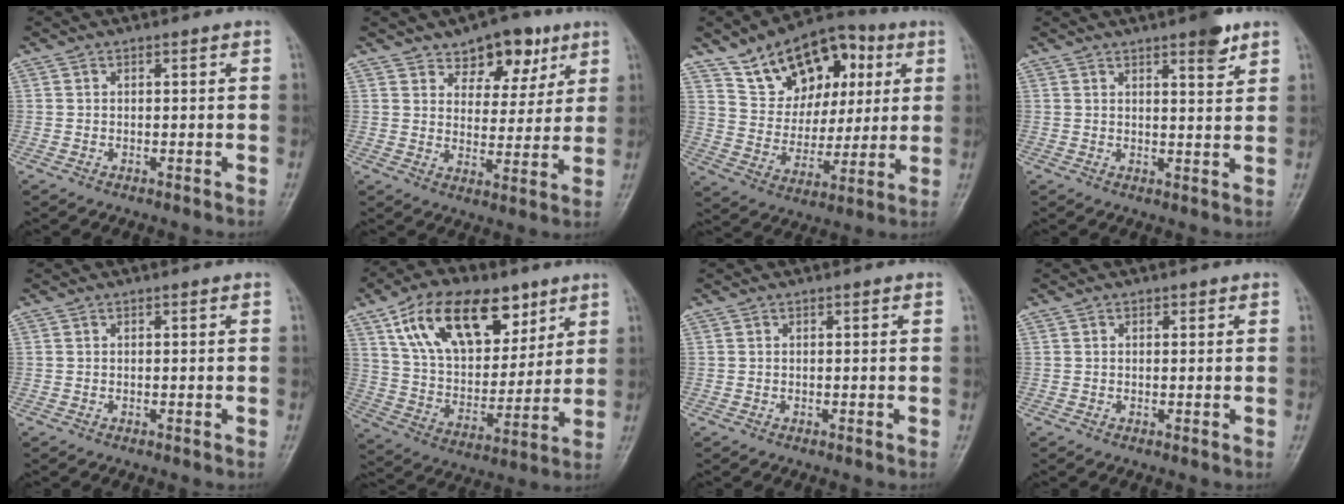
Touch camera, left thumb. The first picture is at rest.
{"total": 9.9, "force": [6.1, 6.1, 5.0], "torque": [-0.032, -0.028, 0.091]}
{"total": 18.6, "force": [8.4, 12.3, 11.2], "torque": [-0.123, -0.011, 0.145]}
{"total": 4.9, "force": [3.3, 1.2, 3.5], "torque": [-0.040, -0.019, 0.043]}
{"total": 0.0}
{"total": 21.6, "force": [11.2, 12.4, 13.7], "torque": [-0.193, -0.029, 0.198]}
{"total": 0.0}
{"total": 0.8, "force": [0.3, 0.6, 0.3], "torque": [0.001, -0.001, 0.003]}